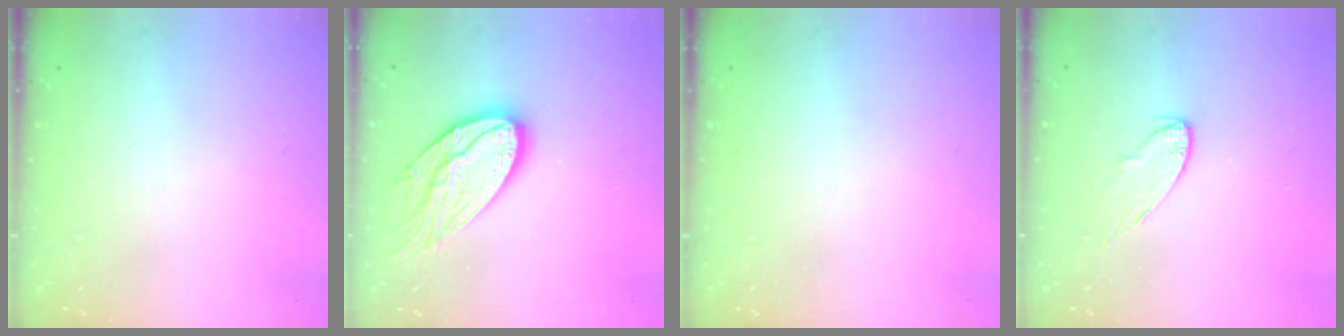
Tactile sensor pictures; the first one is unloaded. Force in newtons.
{"total": 15.0, "press": 15.0, "slide": 1.0}
{"total": 0.0}
{"total": 5.6, "press": 5.6, "slide": 0.6}